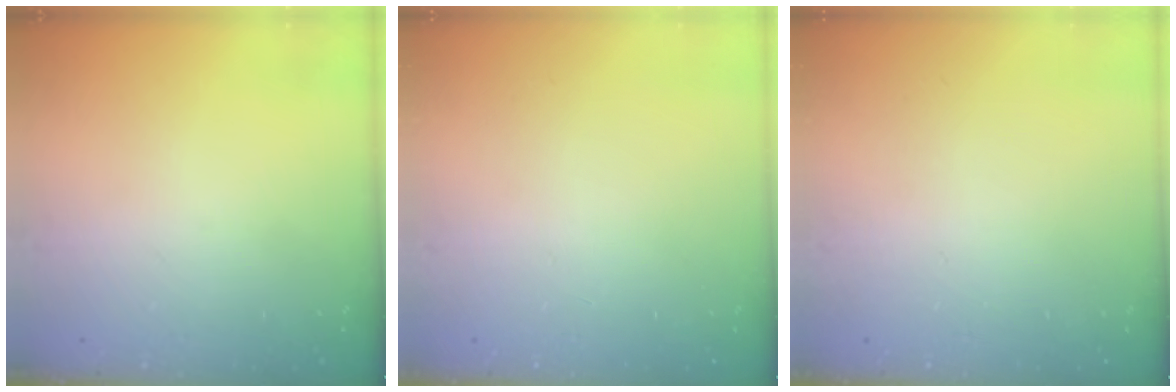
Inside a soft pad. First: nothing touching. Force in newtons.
{"total": 0.0}
{"total": 0.0}